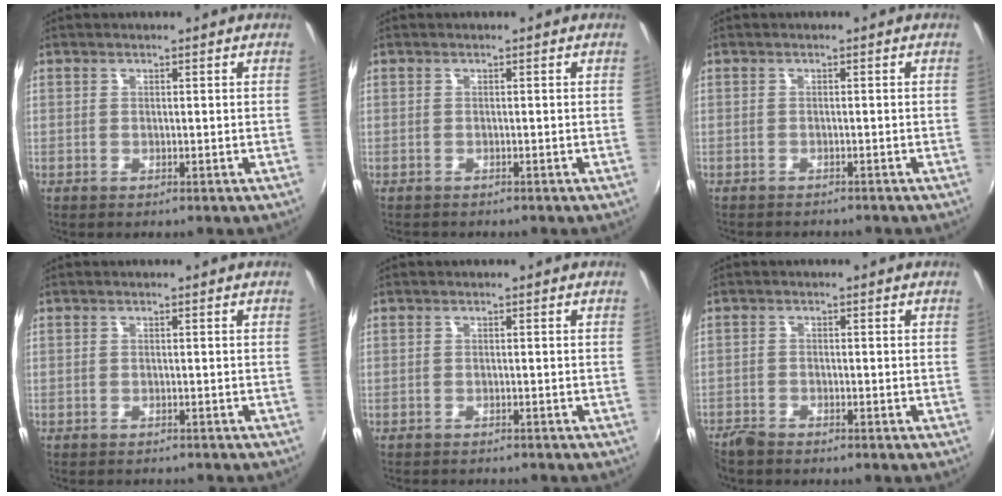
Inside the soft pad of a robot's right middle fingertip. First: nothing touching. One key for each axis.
{"total": 1.1, "fx": -1.0, "fy": 0.4, "fz": 0.1, "tx": -0.007, "ty": -0.005, "tz": -0.016}
{"total": 2.7, "fx": -2.6, "fy": 0.6, "fz": 0.7, "tx": -0.021, "ty": -0.014, "tz": -0.040}
{"total": 2.5, "fx": -2.3, "fy": 0.6, "fz": 0.6, "tx": -0.017, "ty": -0.013, "tz": -0.035}
{"total": 3.2, "fx": -3.0, "fy": 0.7, "fz": 0.8, "tx": -0.025, "ty": -0.014, "tz": -0.046}
{"total": 3.1, "fx": -2.9, "fy": 0.8, "fz": 0.8, "tx": -0.028, "ty": -0.010, "tz": -0.060}